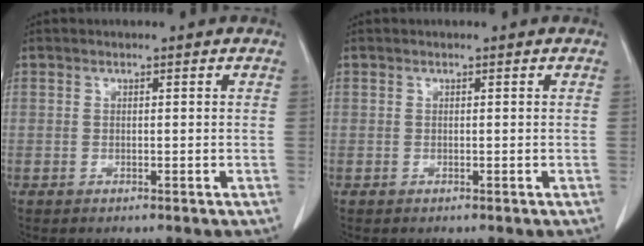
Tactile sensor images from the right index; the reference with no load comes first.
{"total": 0.0}